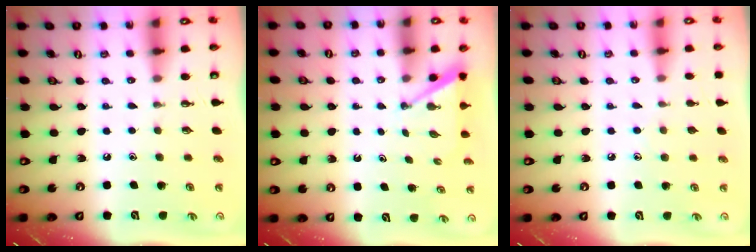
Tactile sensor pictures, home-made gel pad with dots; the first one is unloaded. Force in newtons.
{"total": 2.9, "press": 2.9, "slide": 0.2}
{"total": 5.8, "press": 5.8, "slide": 0.5}